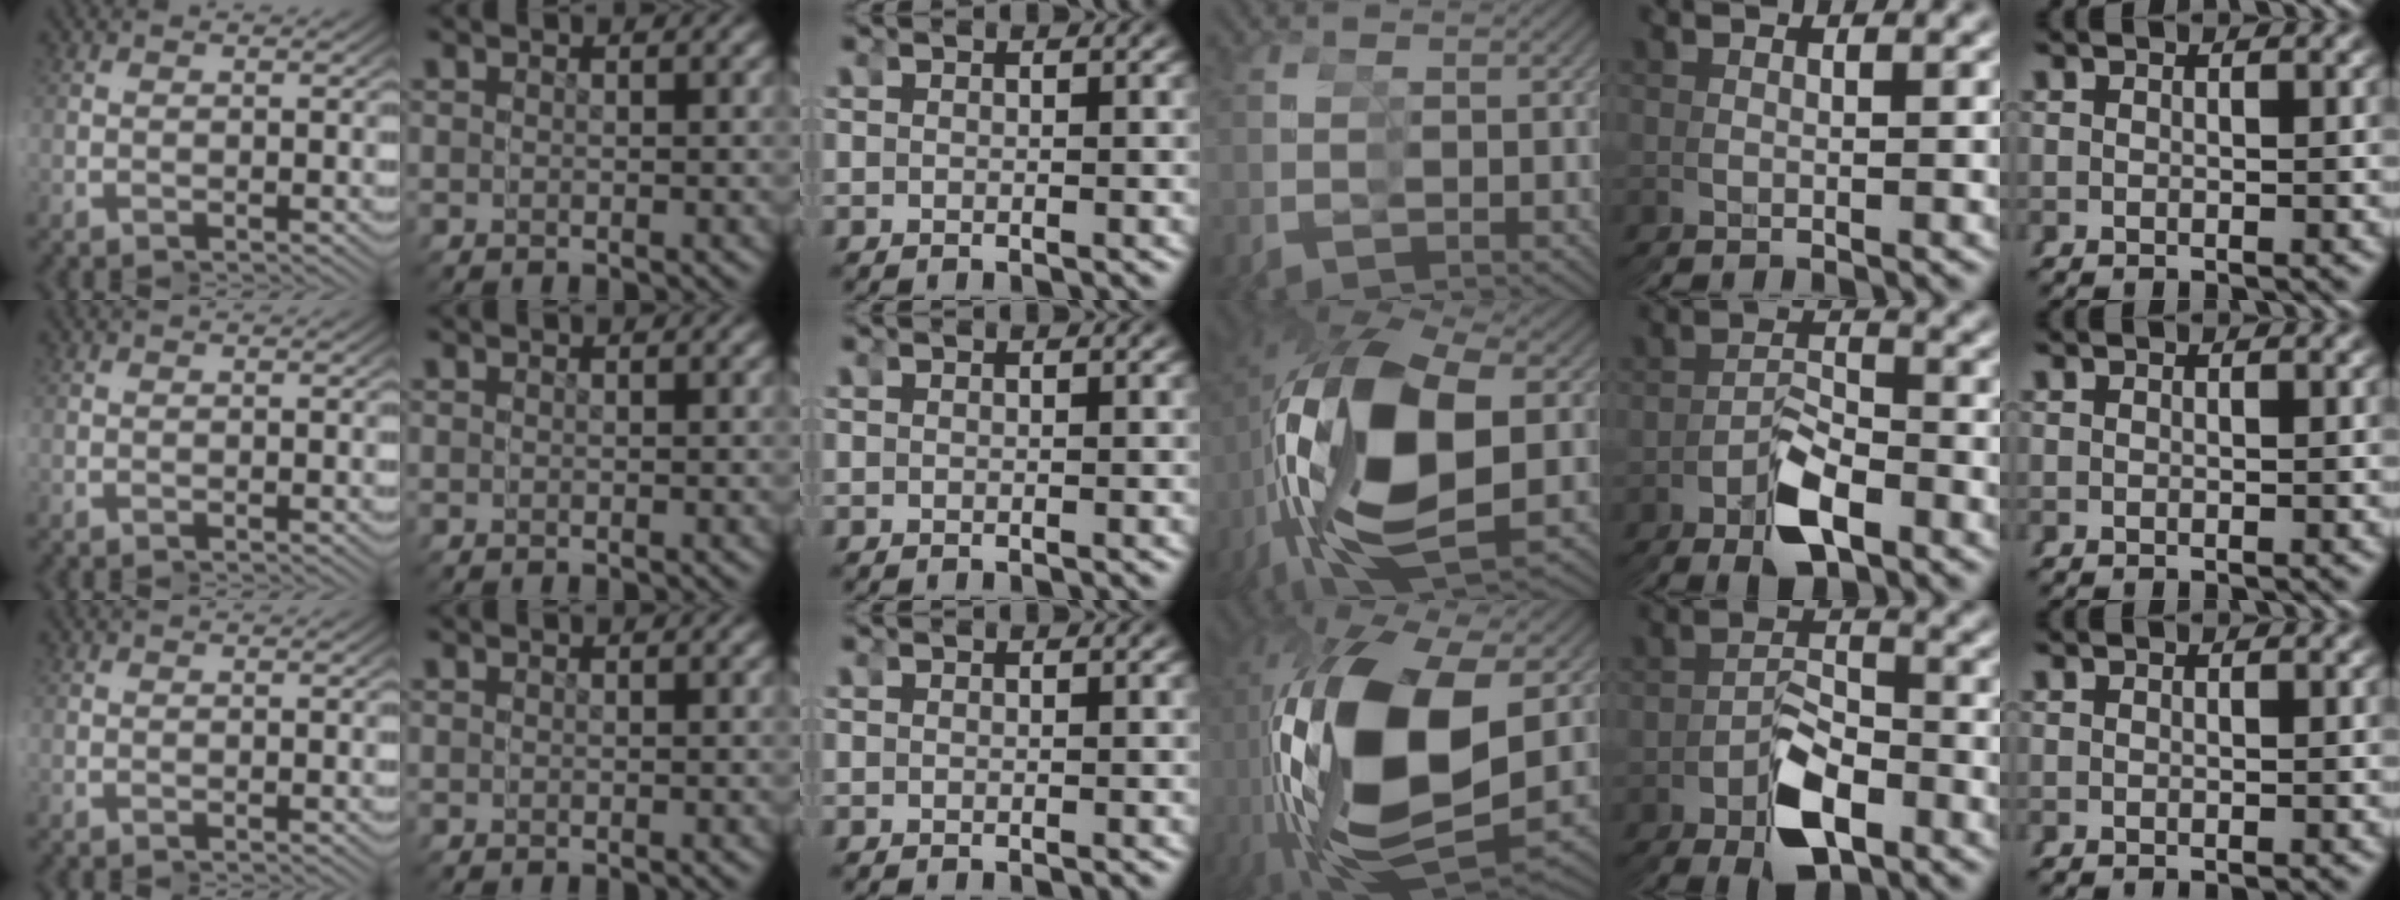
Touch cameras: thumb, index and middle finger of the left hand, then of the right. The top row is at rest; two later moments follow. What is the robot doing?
{"motion": "grasp_and_lifting", "object": "scissors"}